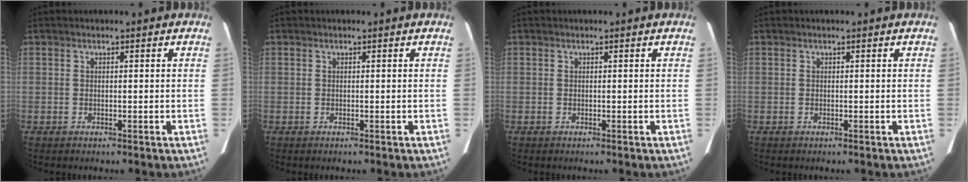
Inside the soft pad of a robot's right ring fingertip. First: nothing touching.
{"total": 0.0}
{"total": 0.0}
{"total": 0.0}